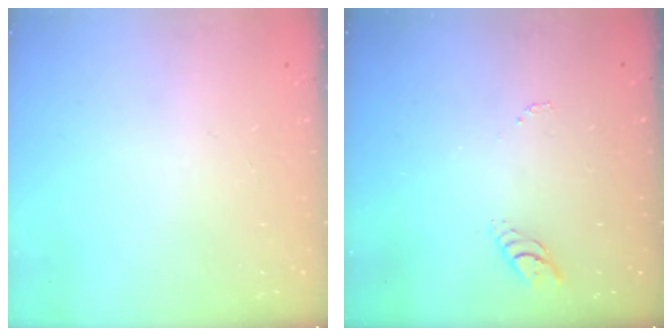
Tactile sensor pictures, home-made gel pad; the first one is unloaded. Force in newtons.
{"total": 3.8, "press": 3.8, "slide": 0.4}